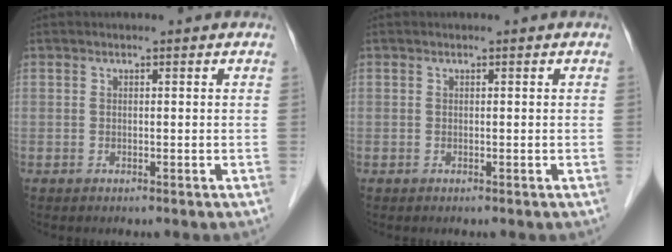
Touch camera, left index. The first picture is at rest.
{"total": 0.0}